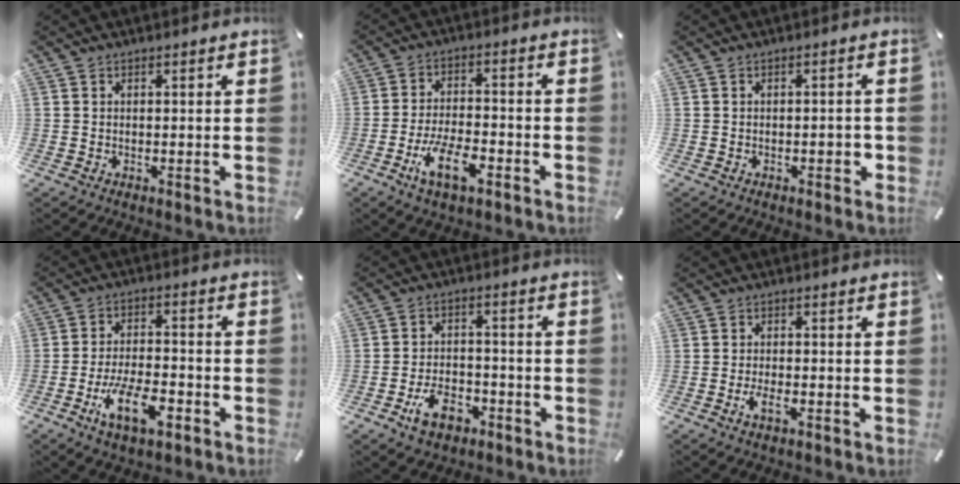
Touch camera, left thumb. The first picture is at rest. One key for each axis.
{"total": 9.8, "fx": -4.9, "fy": 4.2, "fz": 7.4, "tx": -0.150, "ty": 0.014, "tz": -0.089}
{"total": 1.9, "fx": -0.8, "fy": 1.0, "fz": 1.4, "tx": -0.025, "ty": 0.005, "tz": -0.015}
{"total": 11.2, "fx": -5.5, "fy": 4.9, "fz": 8.5, "tx": -0.166, "ty": 0.018, "tz": -0.098}
{"total": 8.8, "fx": -4.2, "fy": 5.7, "fz": 5.3, "tx": -0.088, "ty": 0.023, "tz": -0.074}
{"total": 3.1, "fx": -1.3, "fy": 1.2, "fz": 2.5, "tx": -0.055, "ty": 0.000, "tz": -0.027}